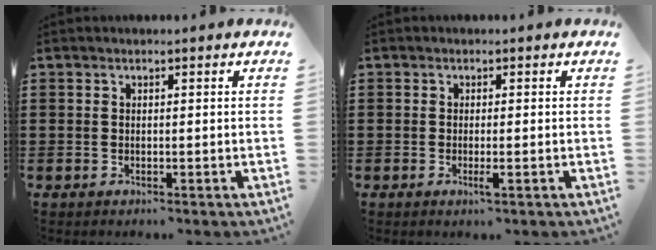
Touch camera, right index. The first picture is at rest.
{"total": 1.4, "force": [-0.5, 0.0, 1.4], "torque": [-0.031, -0.008, -0.011]}